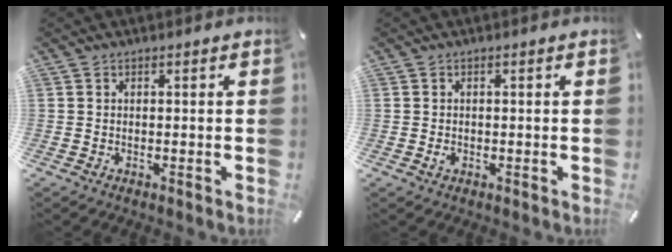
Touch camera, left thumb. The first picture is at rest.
{"total": 1.1, "force": [-0.2, 0.8, 0.7], "torque": [-0.014, 0.003, -0.004]}